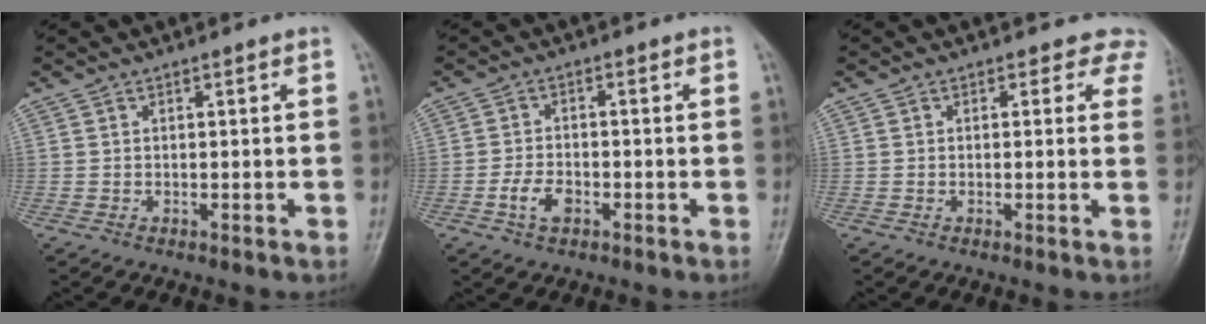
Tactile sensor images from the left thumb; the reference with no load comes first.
{"total": 4.2, "force": [-2.0, 2.6, 2.7], "torque": [-0.046, 0.013, -0.039]}
{"total": 4.1, "force": [2.9, 2.9, 0.2], "torque": [0.043, -0.007, 0.005]}